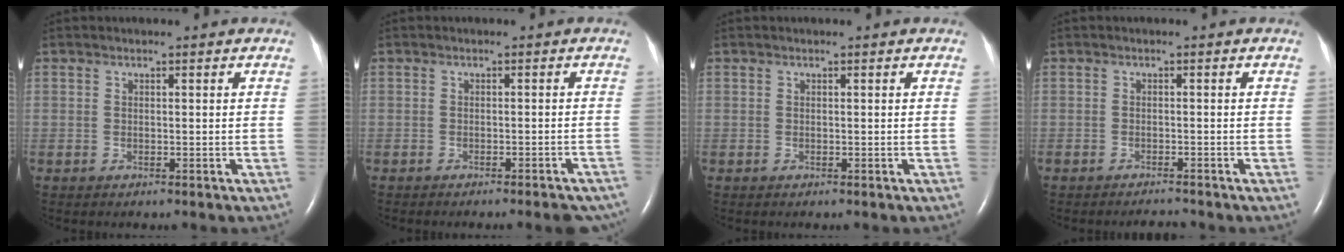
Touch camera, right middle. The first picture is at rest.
{"total": 5.9, "force": [-5.3, 1.1, 2.3], "torque": [-0.013, -0.008, -0.058]}
{"total": 0.0}
{"total": 1.4, "force": [-1.4, 0.0, 0.1], "torque": [-0.005, -0.007, -0.018]}